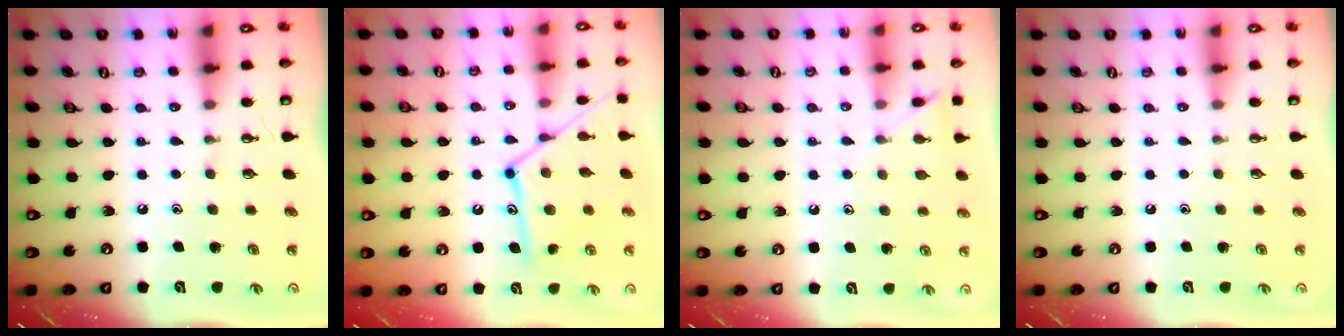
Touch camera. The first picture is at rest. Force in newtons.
{"total": 14.5, "press": 14.4, "slide": 1.0}
{"total": 6.7, "press": 6.7, "slide": 0.6}
{"total": 0.0}